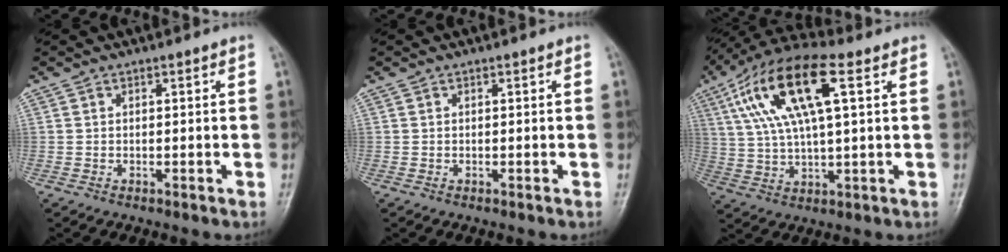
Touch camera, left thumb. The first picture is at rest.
{"total": 0.0}
{"total": 16.5, "force": [5.8, 5.5, 14.4], "torque": [-0.288, 0.016, 0.102]}